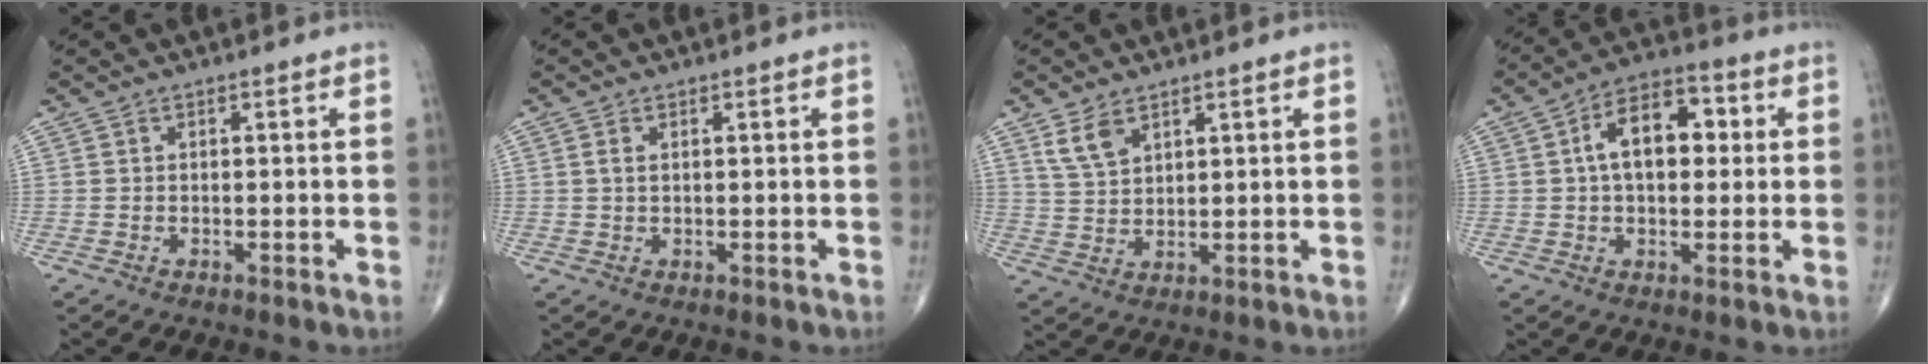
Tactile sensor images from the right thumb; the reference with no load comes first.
{"total": 1.4, "force": [0.5, 0.8, 1.1], "torque": [-0.026, 0.004, 0.011]}
{"total": 5.1, "force": [3.2, 2.8, 2.9], "torque": [-0.048, -0.014, 0.070]}
{"total": 11.7, "force": [1.9, 7.0, 9.2], "torque": [-0.126, 0.022, 0.022]}